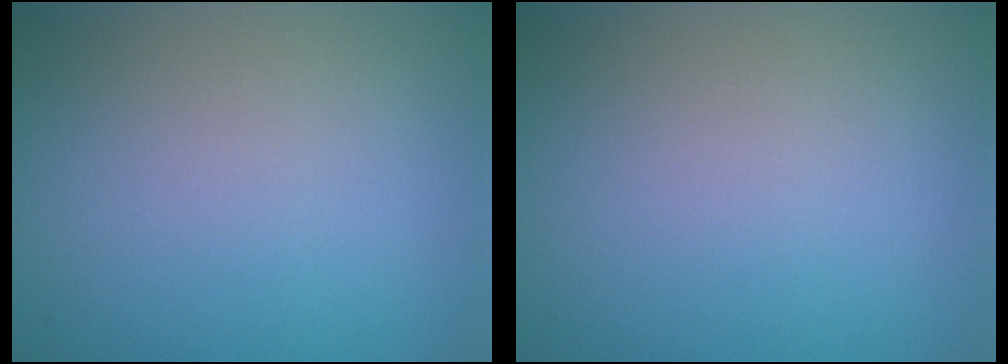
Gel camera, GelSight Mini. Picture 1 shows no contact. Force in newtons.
{"total": 0.0}